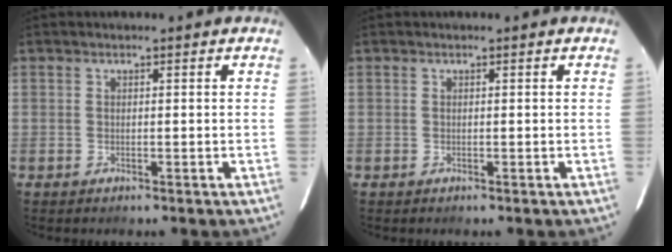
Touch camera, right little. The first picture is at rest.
{"total": 0.0}